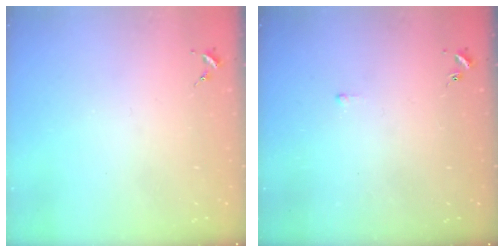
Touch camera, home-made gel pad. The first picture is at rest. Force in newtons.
{"total": 1.8, "press": 1.8, "slide": 0.3}